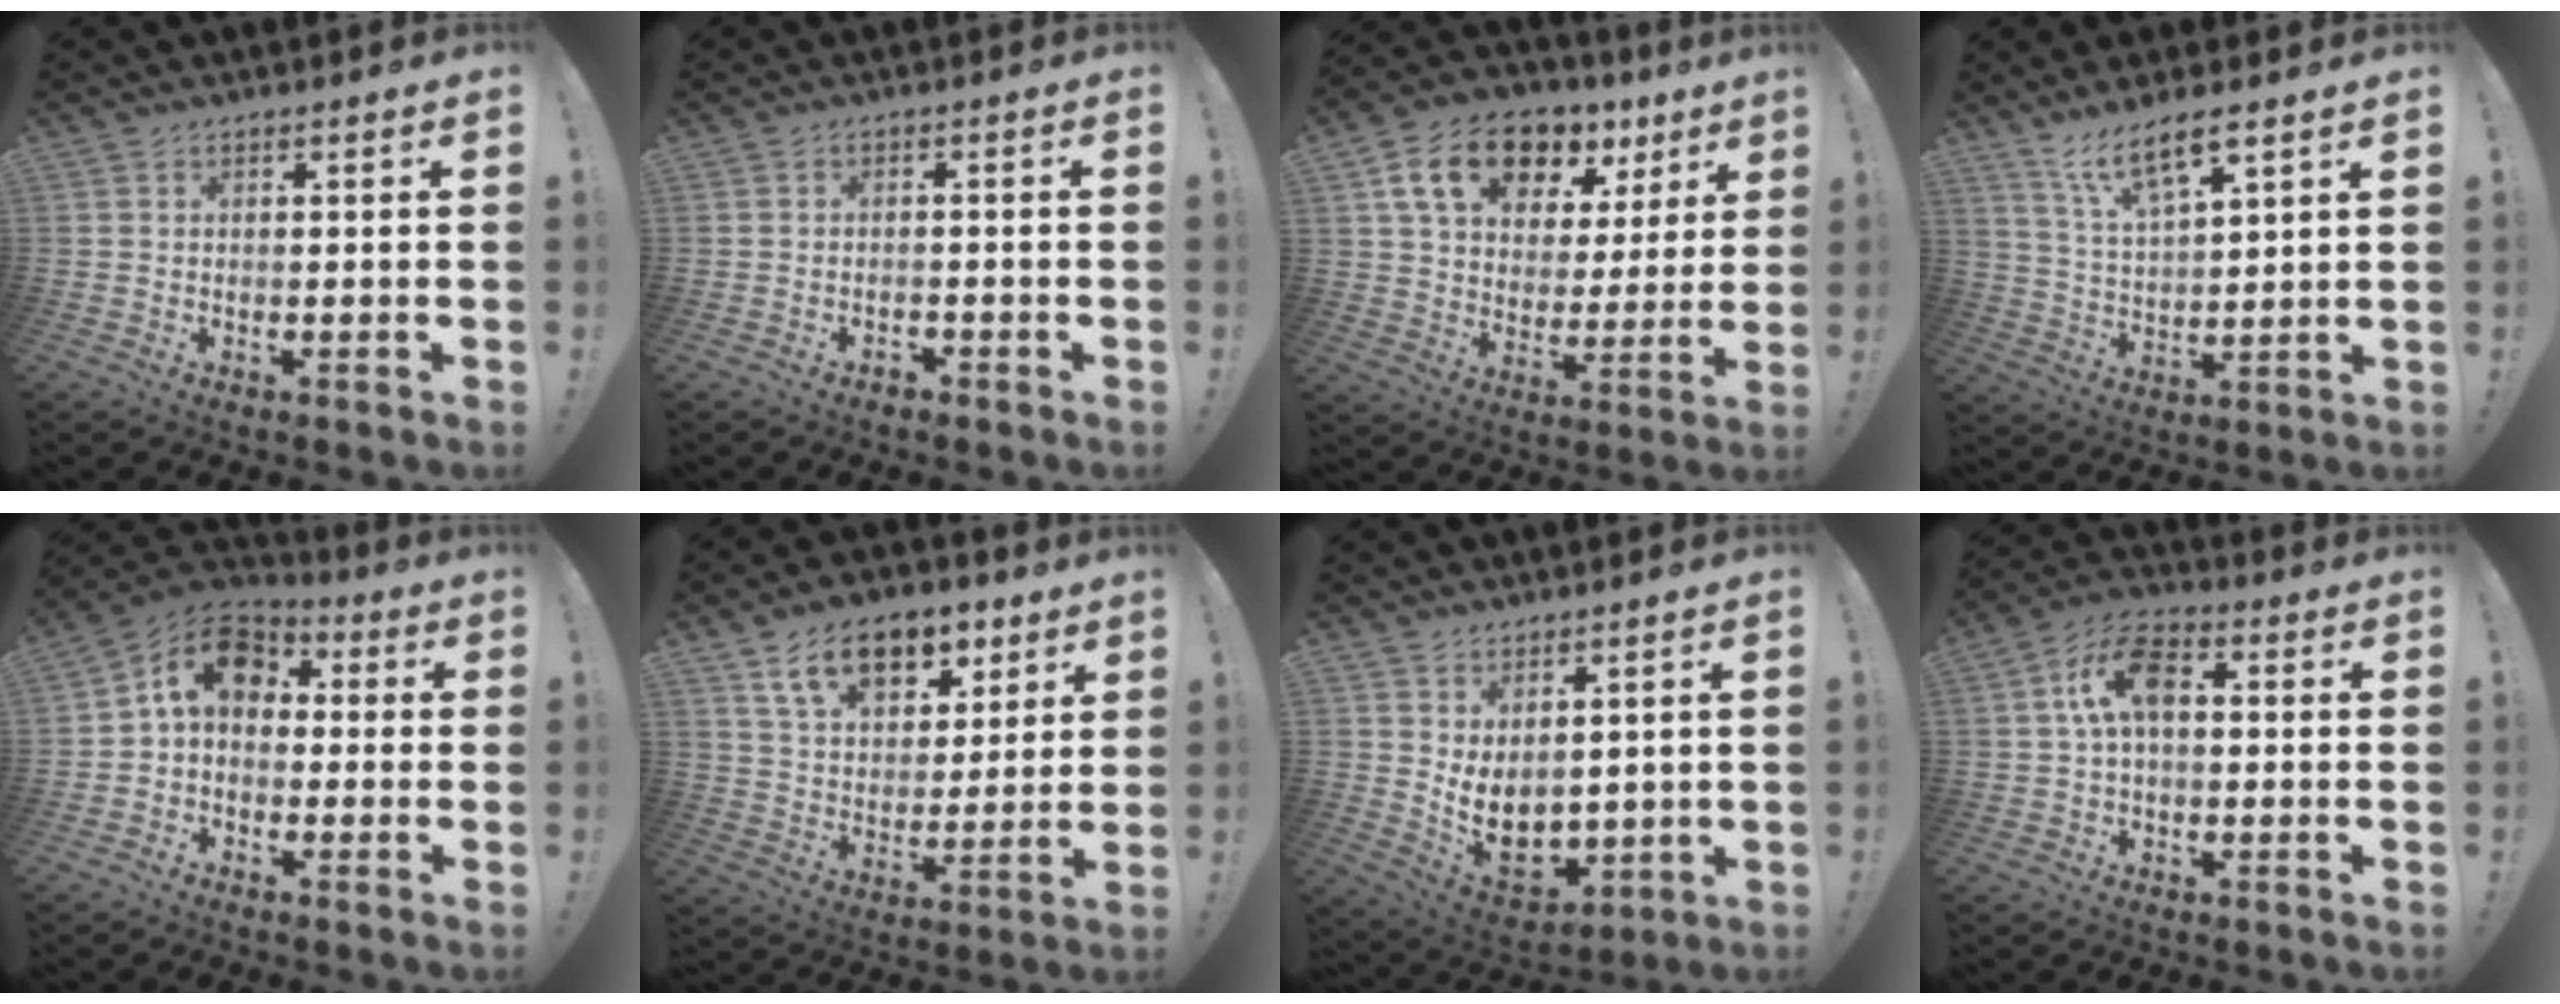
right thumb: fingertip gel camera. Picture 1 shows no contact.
{"total": 1.5, "force": [-1.5, 0.2, 0.2], "torque": [-0.006, 0.001, -0.027]}
{"total": 16.9, "force": [9.6, 10.3, 9.2], "torque": [-0.149, -0.042, 0.174]}
{"total": 9.6, "force": [7.3, 2.1, 5.8], "torque": [-0.105, -0.038, 0.130]}
{"total": 11.0, "force": [2.0, 8.0, 7.3], "torque": [-0.117, 0.008, 0.039]}
{"total": 15.2, "force": [9.1, 9.2, 8.0], "torque": [-0.121, -0.042, 0.167]}
{"total": 9.5, "force": [0.9, 6.7, 6.7], "torque": [-0.094, -0.019, 0.029]}
{"total": 10.9, "force": [1.5, 6.3, 8.8], "torque": [-0.150, 0.016, 0.030]}